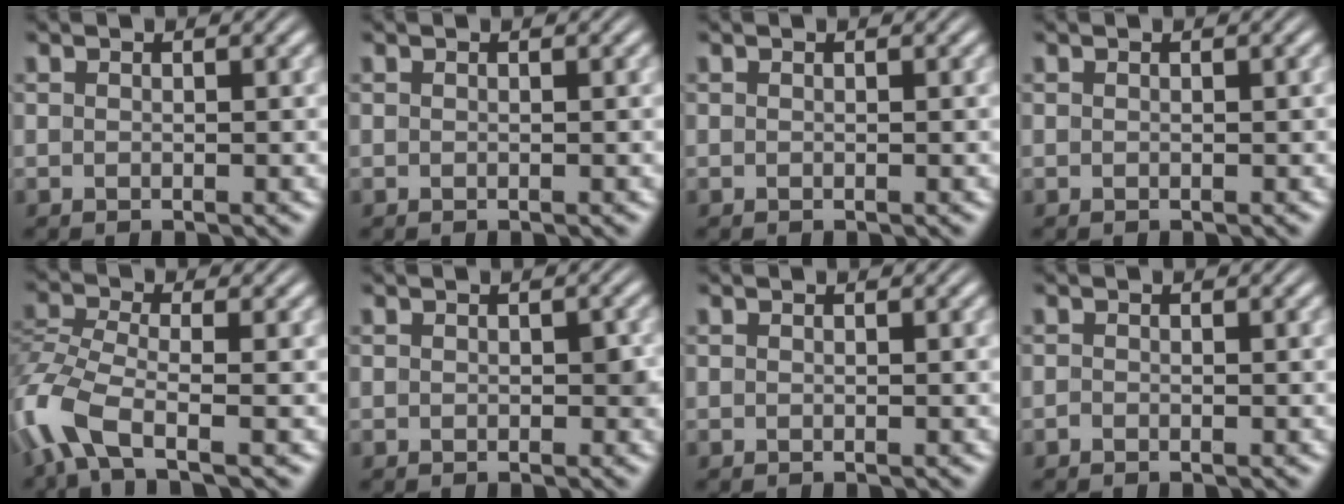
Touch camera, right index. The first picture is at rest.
{"total": 0.0}
{"total": 0.0}
{"total": 0.0}
{"total": 4.8, "force": [-2.1, 2.5, 3.5], "torque": [-0.113, -0.034, -0.021]}
{"total": 0.9, "force": [-0.2, 0.5, 0.7], "torque": [-0.012, -0.010, 0.001]}
{"total": 0.0}
{"total": 0.5, "force": [-0.5, -0.1, 0.0], "torque": [-0.003, -0.008, -0.007]}